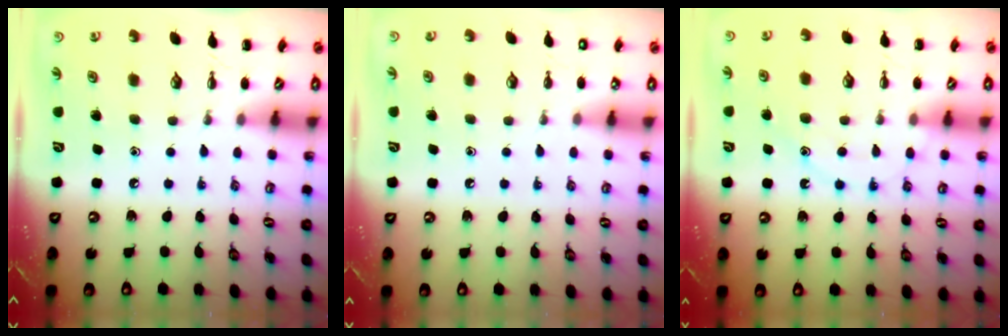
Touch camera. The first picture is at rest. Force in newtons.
{"total": 1.8, "press": 1.8, "slide": 0.3}
{"total": 11.3, "press": 11.2, "slide": 1.1}